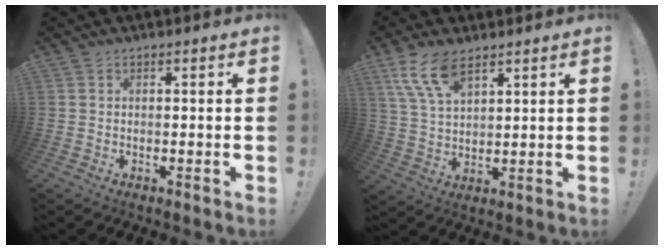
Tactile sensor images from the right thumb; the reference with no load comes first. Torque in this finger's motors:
{"motor_torque": [1.03, 1.63, 0.47, -0.22, 0.31]}